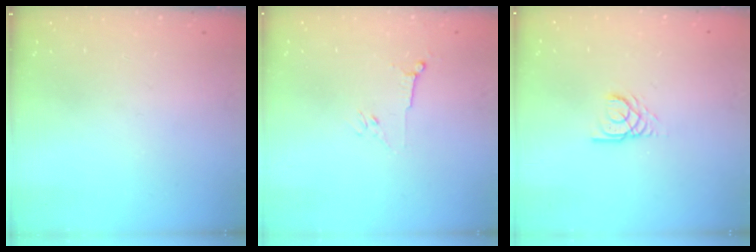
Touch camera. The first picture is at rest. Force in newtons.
{"total": 3.0, "press": 2.9, "slide": 0.8}
{"total": 2.9, "press": 2.9, "slide": 0.1}